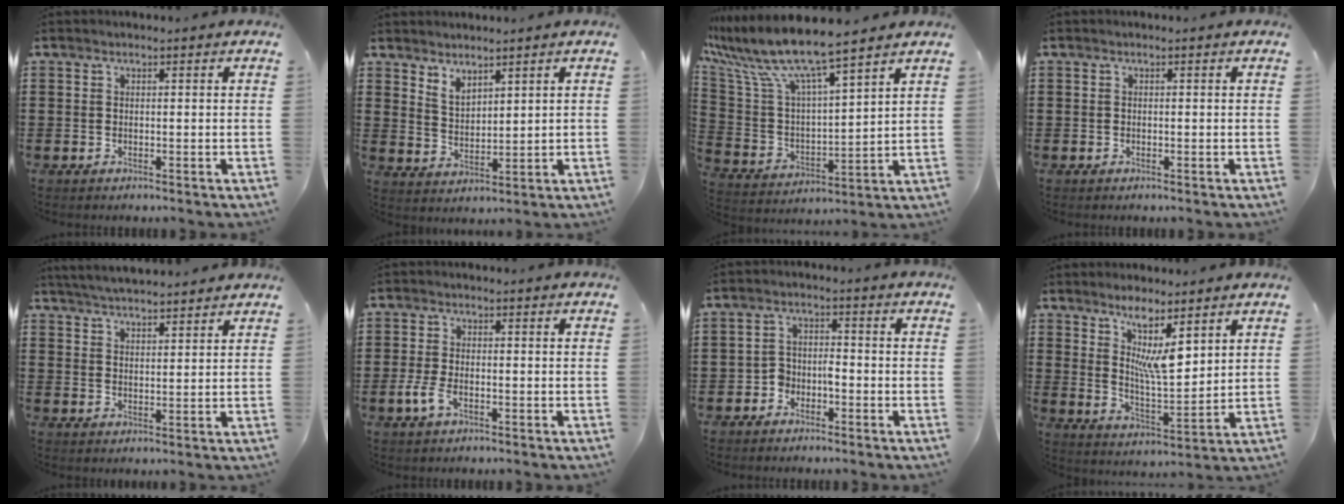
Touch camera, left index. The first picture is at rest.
{"total": 3.2, "force": [3.0, 0.9, 0.6], "torque": [-0.019, -0.006, 0.057]}
{"total": 9.3, "force": [8.0, 0.3, 4.7], "torque": [-0.135, -0.057, 0.132]}
{"total": 0.0}
{"total": 4.2, "force": [4.1, -0.3, 0.8], "torque": [-0.027, -0.016, 0.074]}
{"total": 3.8, "force": [-1.6, 1.8, 2.9], "torque": [-0.070, -0.003, -0.035]}
{"total": 2.8, "force": [-2.2, 1.6, 0.8], "torque": [-0.023, 0.007, -0.048]}
{"total": 7.3, "force": [4.4, 1.9, 5.6], "torque": [-0.112, -0.015, 0.074]}